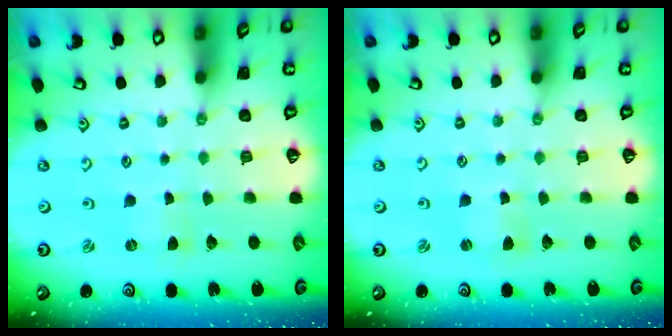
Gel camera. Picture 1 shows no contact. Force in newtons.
{"total": 1.1, "press": 1.0, "slide": 0.2}